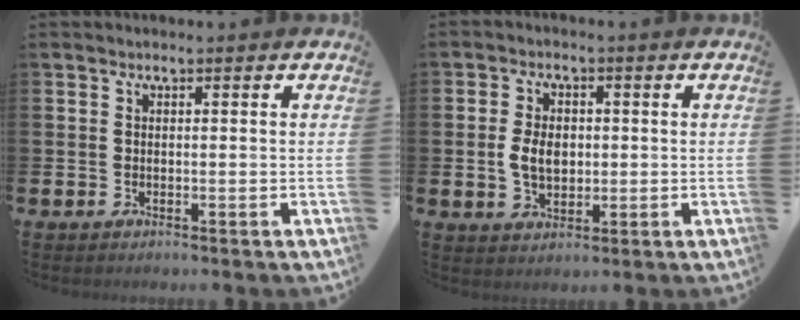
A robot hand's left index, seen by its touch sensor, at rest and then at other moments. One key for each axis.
{"total": 4.7, "fx": 0.2, "fy": 3.2, "fz": 3.4, "tx": -0.063, "ty": 0.004, "tz": -0.005}